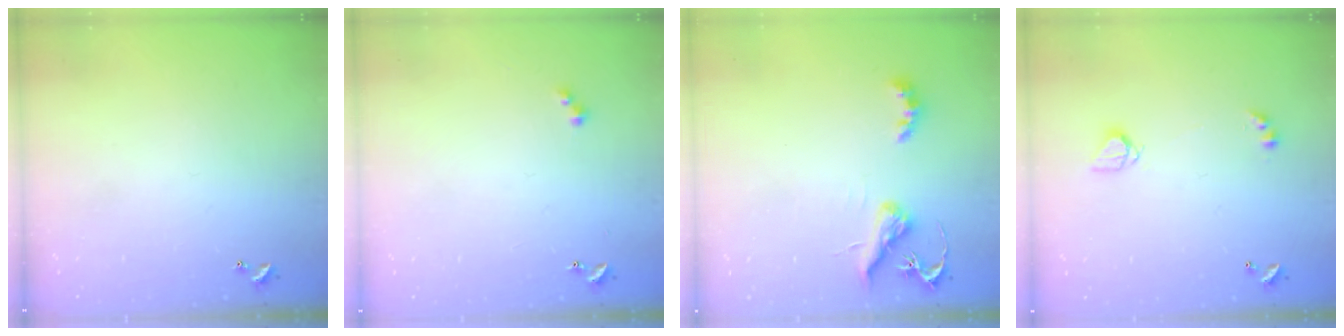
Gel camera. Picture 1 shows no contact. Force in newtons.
{"total": 1.9, "press": 1.8, "slide": 0.4}
{"total": 5.5, "press": 5.5, "slide": 0.3}
{"total": 3.6, "press": 3.5, "slide": 0.5}